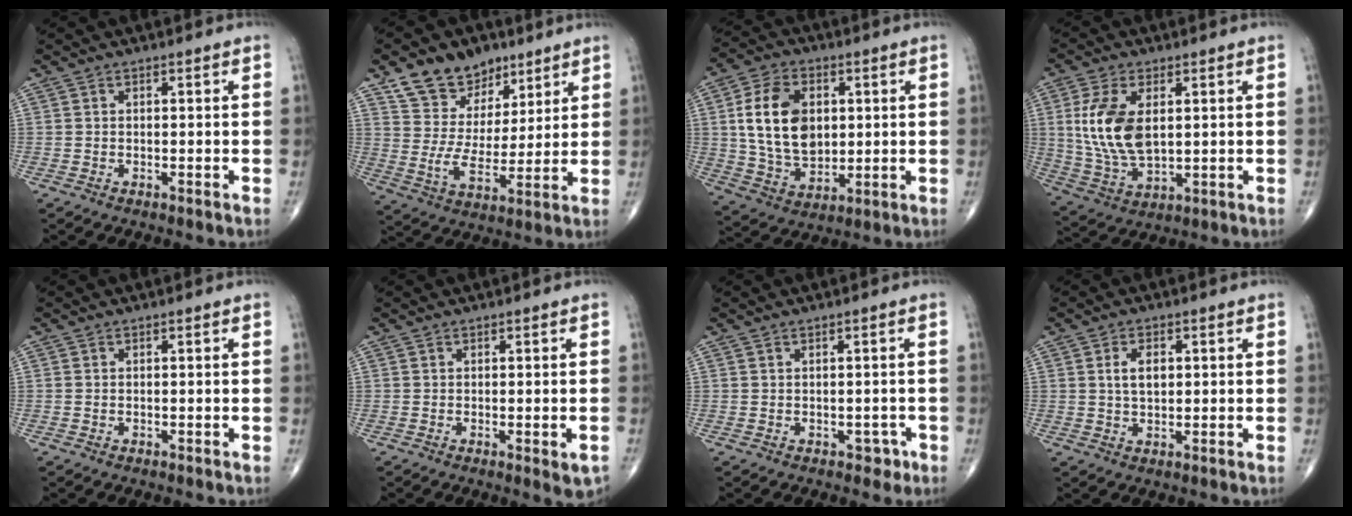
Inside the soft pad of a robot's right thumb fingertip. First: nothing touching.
{"total": 13.2, "force": [8.7, 8.5, 5.1], "torque": [-0.049, -0.048, 0.156]}
{"total": 15.3, "force": [2.6, 10.2, 11.1], "torque": [-0.175, -0.010, 0.053]}
{"total": 13.2, "force": [2.4, 7.2, 10.8], "torque": [-0.219, -0.013, 0.057]}
{"total": 0.0}
{"total": 3.1, "force": [-0.9, 1.0, 2.8], "torque": [-0.031, -0.006, -0.006]}
{"total": 2.0, "force": [-0.6, 1.6, 1.1], "torque": [0.000, 0.003, -0.005]}
{"total": 4.4, "force": [1.0, 2.6, 3.4], "torque": [-0.055, -0.002, 0.021]}